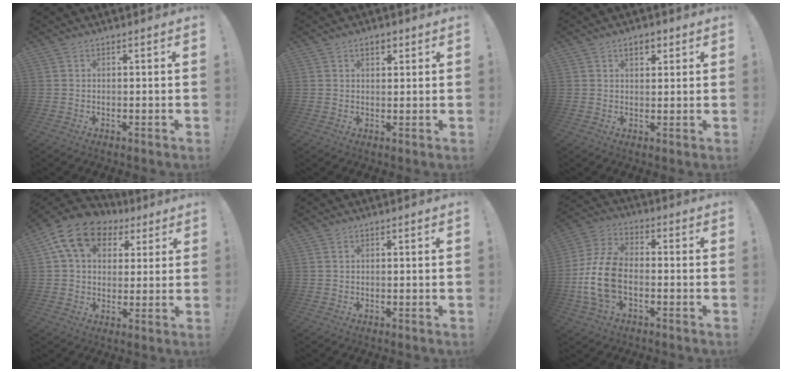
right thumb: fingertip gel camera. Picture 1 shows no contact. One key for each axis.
{"total": 2.8, "fx": 1.5, "fy": 1.6, "fz": 1.8, "tx": -0.024, "ty": 0.000, "tz": 0.023}
{"total": 3.7, "fx": 1.9, "fy": 2.1, "fz": 2.4, "tx": -0.037, "ty": 0.002, "tz": 0.032}
{"total": 14.3, "fx": 6.2, "fy": 10.3, "fz": 7.8, "tx": -0.128, "ty": -0.014, "tz": 0.119}
{"total": 0.5, "fx": 0.4, "fy": 0.0, "fz": 0.4, "tx": -0.015, "ty": 0.003, "tz": 0.009}
{"total": 13.3, "fx": -2.8, "fy": 8.5, "fz": 9.8, "tx": -0.209, "ty": 0.016, "tz": -0.047}